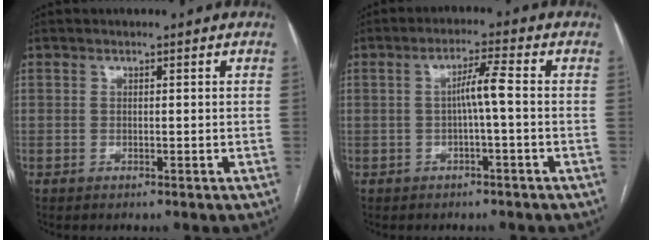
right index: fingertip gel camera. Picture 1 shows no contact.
{"total": 3.9, "force": [-0.4, -0.3, 3.8], "torque": [-0.068, 0.010, -0.004]}